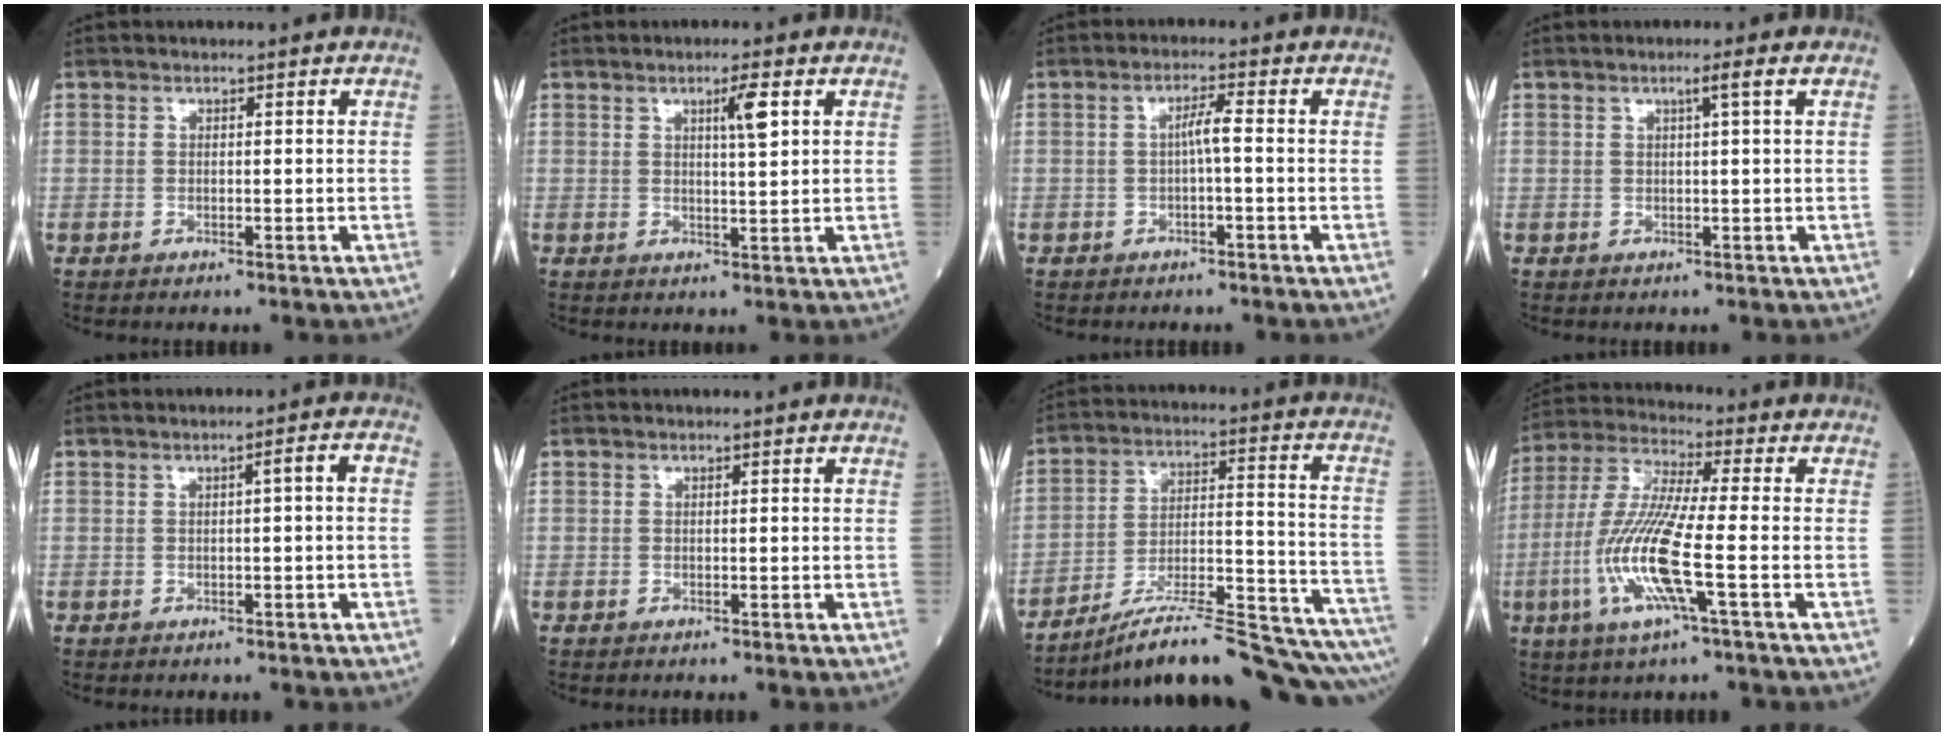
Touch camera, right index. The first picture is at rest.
{"total": 3.6, "force": [1.6, 0.1, 3.2], "torque": [-0.051, -0.001, 0.024]}
{"total": 2.5, "force": [-0.2, 0.0, 2.5], "torque": [-0.041, 0.003, -0.005]}
{"total": 1.9, "force": [0.8, -0.6, 1.6], "torque": [-0.028, -0.001, 0.014]}
{"total": 2.1, "force": [-0.1, 0.0, 2.1], "torque": [-0.029, 0.005, 0.000]}
{"total": 0.0}
{"total": 24.0, "force": [-21.5, 0.1, 10.7], "torque": [-0.109, 0.010, -0.315]}
{"total": 13.1, "force": [-3.5, 0.4, 12.6], "torque": [-0.272, -0.011, -0.077]}